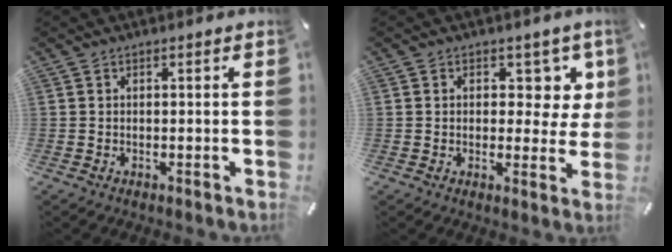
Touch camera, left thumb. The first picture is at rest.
{"total": 7.1, "force": [3.1, 5.1, 3.9], "torque": [-0.033, -0.017, 0.050]}